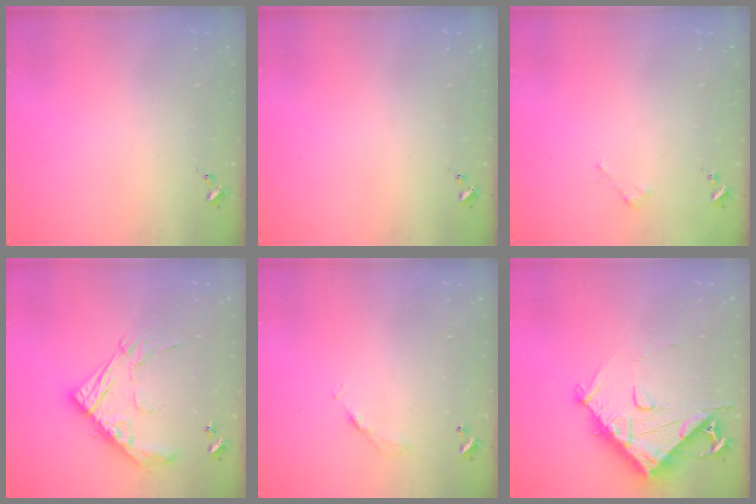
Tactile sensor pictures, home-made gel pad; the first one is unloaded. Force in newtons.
{"total": 0.0}
{"total": 1.8, "press": 1.8, "slide": 0.2}
{"total": 17.6, "press": 17.6, "slide": 1.2}
{"total": 4.4, "press": 4.3, "slide": 0.2}
{"total": 13.1, "press": 13.0, "slide": 1.0}